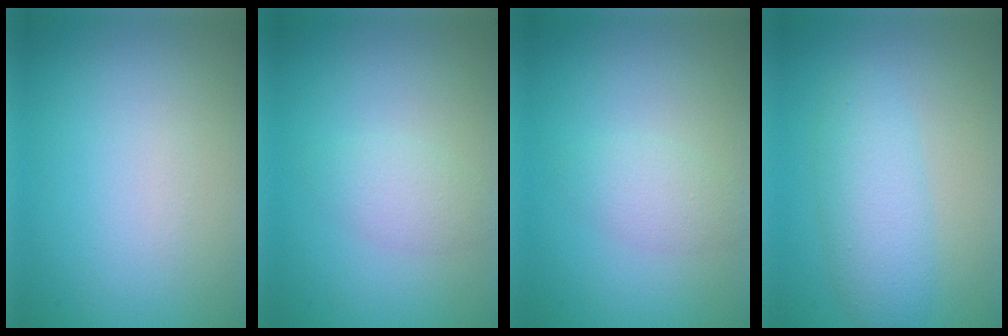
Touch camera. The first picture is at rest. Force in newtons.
{"total": 1.9, "press": 1.9, "slide": 0.1}
{"total": 1.9, "press": 1.9, "slide": 0.1}
{"total": 3.9, "press": 3.9, "slide": 0.2}